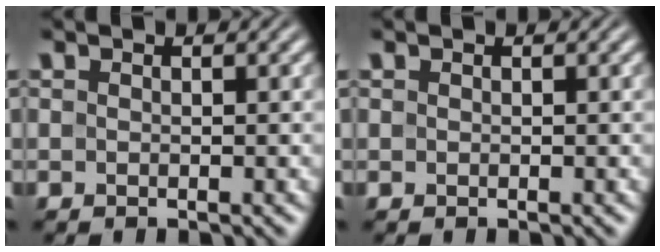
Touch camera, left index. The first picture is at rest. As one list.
[{"total": 0.0}]